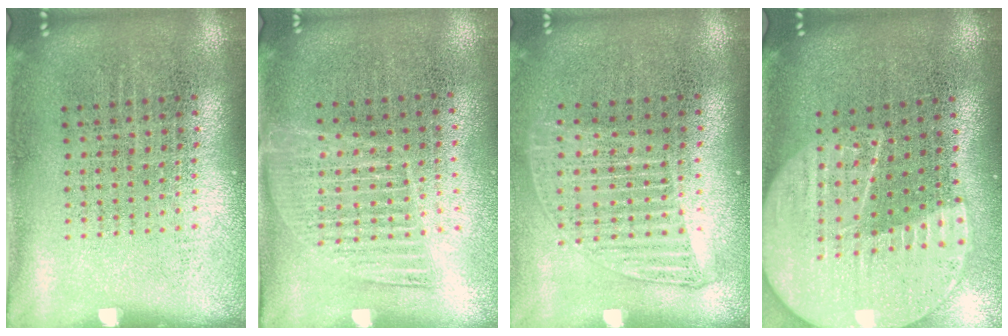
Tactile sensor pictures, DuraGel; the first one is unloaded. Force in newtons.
{"total": 1.3, "press": 1.1, "slide": 0.6}
{"total": 1.2, "press": 1.1, "slide": 0.6}
{"total": 2.3, "press": 2.0, "slide": 1.2}